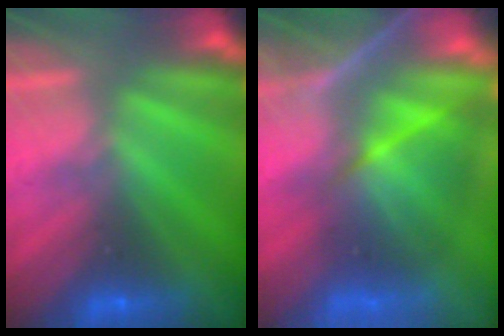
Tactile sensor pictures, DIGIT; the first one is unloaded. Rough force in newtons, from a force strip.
{"total": 6.9}